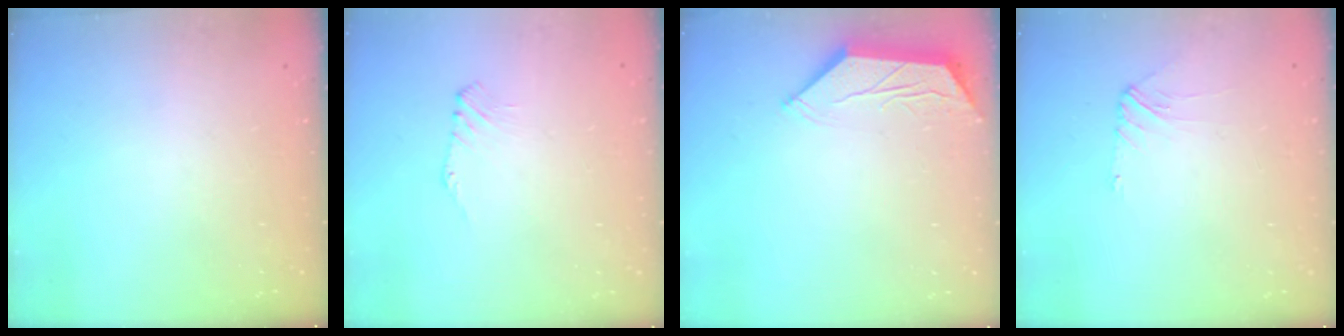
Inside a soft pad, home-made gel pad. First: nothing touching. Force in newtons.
{"total": 1.0, "press": 0.9, "slide": 0.4}
{"total": 3.5, "press": 3.5, "slide": 0.4}
{"total": 2.8, "press": 2.7, "slide": 0.5}